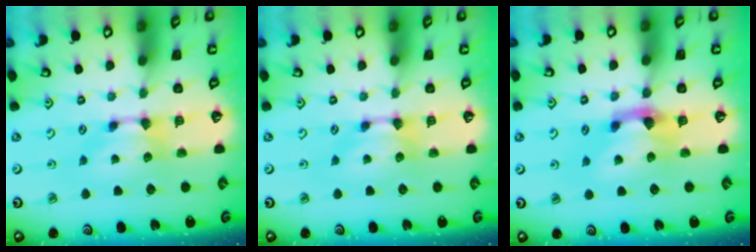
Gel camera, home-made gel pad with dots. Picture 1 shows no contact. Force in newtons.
{"total": 0.0}
{"total": 2.4, "press": 2.0, "slide": 1.3}